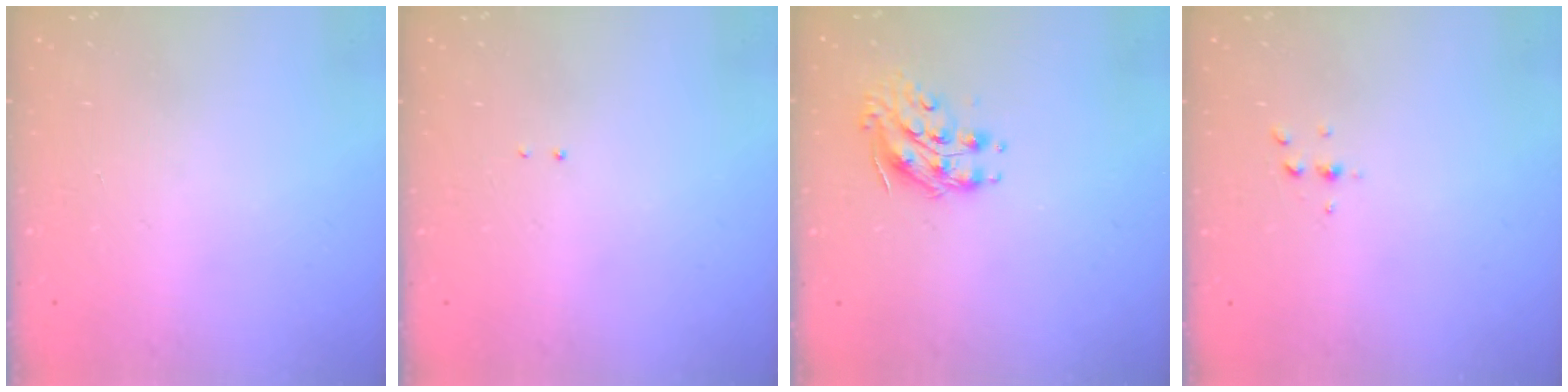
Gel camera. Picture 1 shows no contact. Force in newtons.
{"total": 1.3, "press": 1.2, "slide": 0.6}
{"total": 9.0, "press": 9.0, "slide": 0.1}
{"total": 2.6, "press": 2.6, "slide": 0.3}